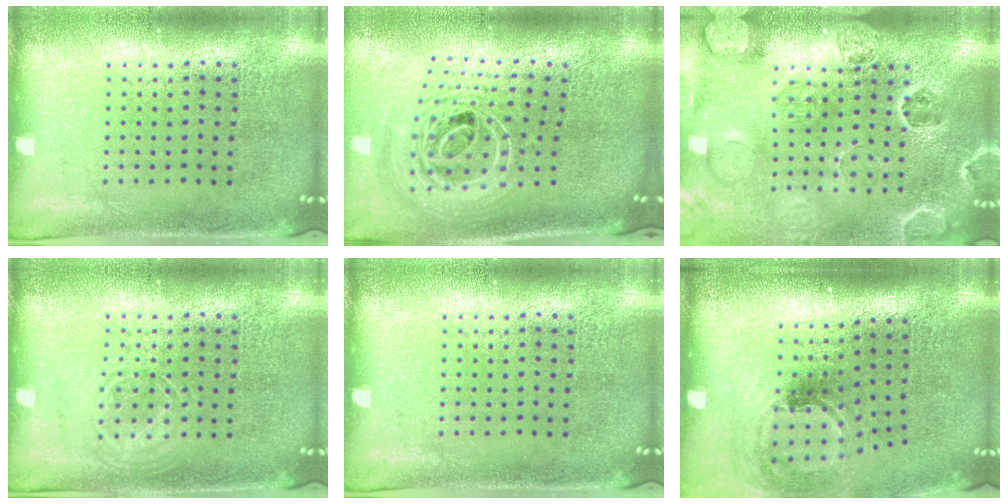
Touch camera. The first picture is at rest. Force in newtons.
{"total": 2.8, "press": 2.0, "slide": 1.9}
{"total": 2.7, "press": 2.7, "slide": 0.3}
{"total": 1.6, "press": 1.6, "slide": 0.2}
{"total": 0.0}
{"total": 1.3, "press": 1.0, "slide": 0.7}